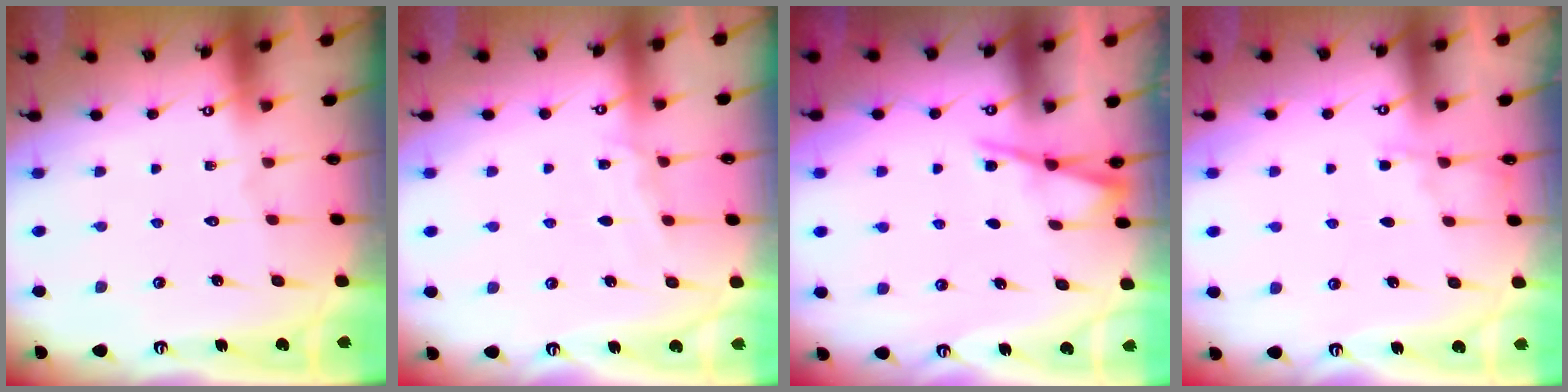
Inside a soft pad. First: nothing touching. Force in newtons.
{"total": 4.9, "press": 4.9, "slide": 0.6}
{"total": 3.7, "press": 3.7, "slide": 0.6}
{"total": 2.2, "press": 2.2, "slide": 0.4}